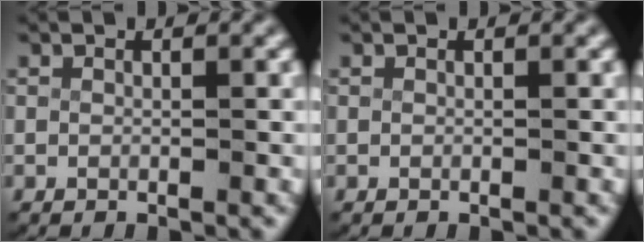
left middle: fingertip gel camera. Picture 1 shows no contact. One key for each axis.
{"total": 0.0}